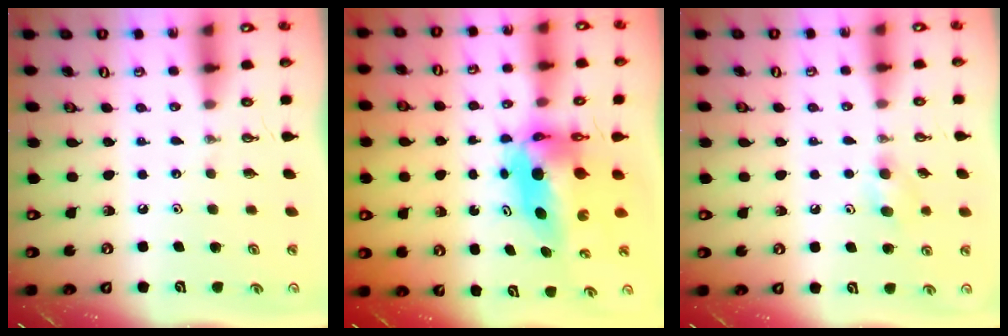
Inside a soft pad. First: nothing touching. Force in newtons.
{"total": 7.5, "press": 7.5, "slide": 0.6}
{"total": 6.2, "press": 6.1, "slide": 0.8}